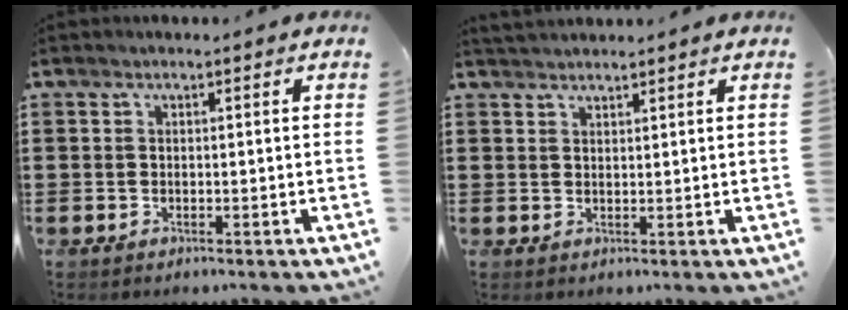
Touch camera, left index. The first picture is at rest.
{"total": 1.8, "force": [1.8, 0.1, 0.1], "torque": [-0.006, 0.003, 0.036]}